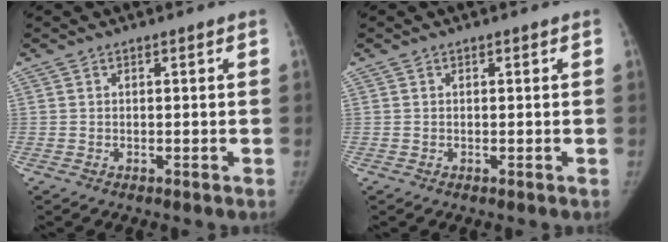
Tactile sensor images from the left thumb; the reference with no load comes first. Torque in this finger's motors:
{"motor_torque": [-0.06, 0.20, -0.15, 0.12, -0.02]}